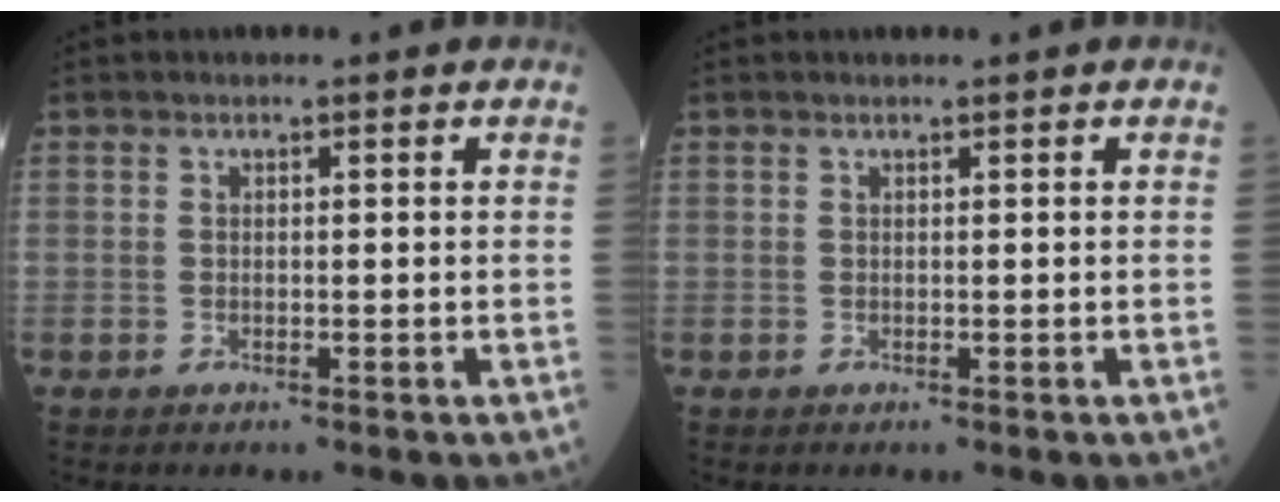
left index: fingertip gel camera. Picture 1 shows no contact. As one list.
[{"total": 0.6, "force": [0.6, 0.0, 0.2], "torque": [-0.004, 0.006, 0.011]}]